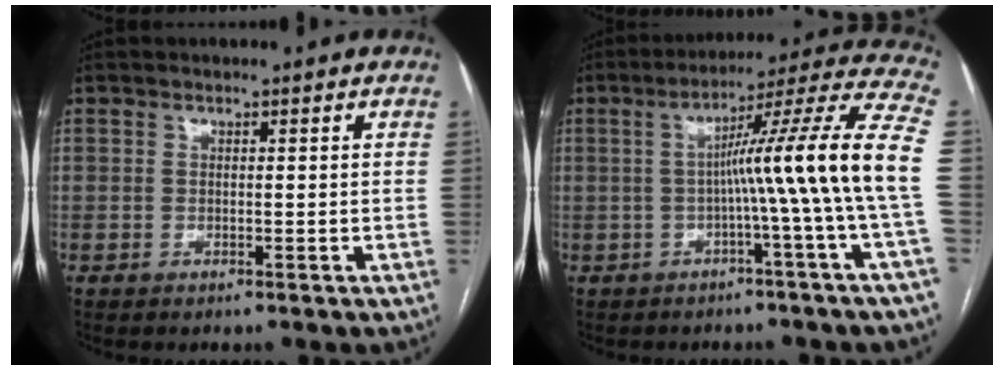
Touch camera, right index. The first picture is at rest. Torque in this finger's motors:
{"motor_torque": [1.93, -0.21, 0.95, 0.21]}